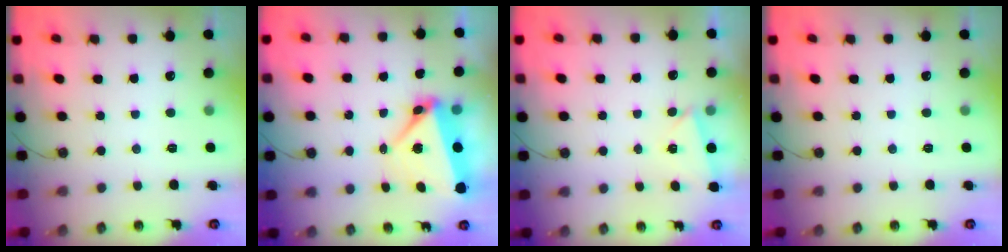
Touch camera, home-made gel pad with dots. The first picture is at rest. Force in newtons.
{"total": 7.4, "press": 7.4, "slide": 0.9}
{"total": 2.4, "press": 1.8, "slide": 1.7}
{"total": 0.0}